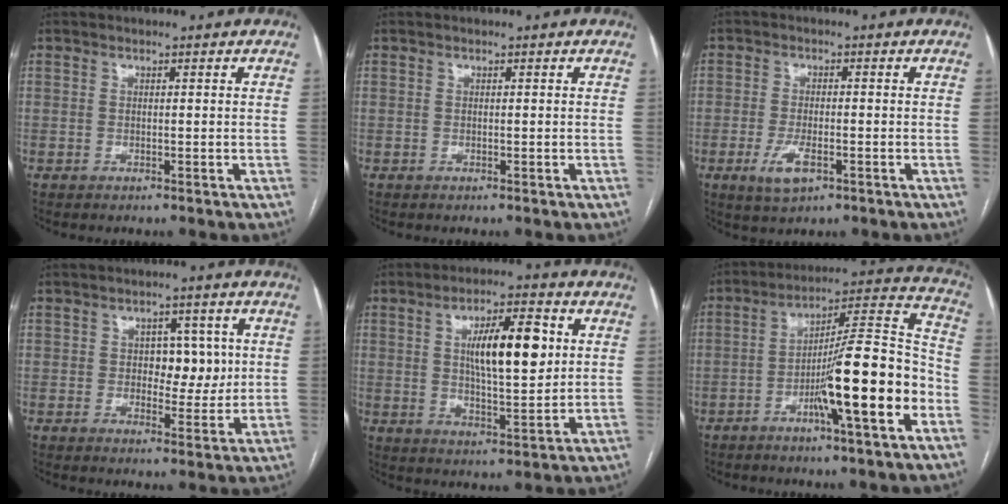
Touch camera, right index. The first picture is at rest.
{"total": 0.0}
{"total": 4.6, "force": [-1.9, 1.8, 3.7], "torque": [-0.078, -0.006, -0.027]}
{"total": 5.7, "force": [0.8, 3.5, 4.4], "torque": [-0.048, 0.011, 0.016]}
{"total": 11.6, "force": [2.7, 3.1, 10.8], "torque": [-0.181, 0.008, 0.046]}
{"total": 16.5, "force": [-6.1, 0.9, 15.3], "torque": [-0.237, 0.009, -0.100]}